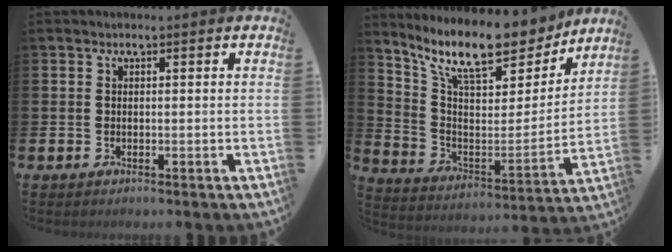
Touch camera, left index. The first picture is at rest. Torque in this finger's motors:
{"motor_torque": [0.59, -0.53, 0.97, 0.21]}